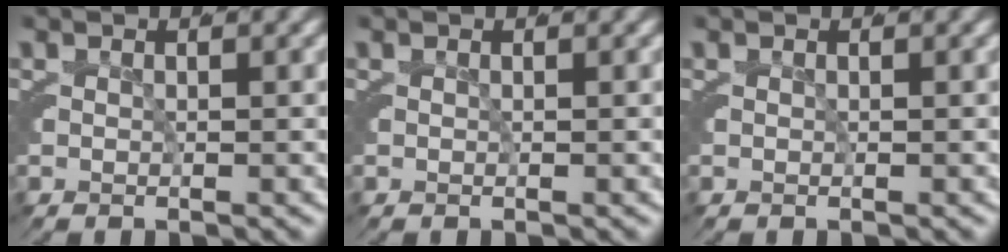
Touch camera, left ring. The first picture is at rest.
{"total": 0.0}
{"total": 0.0}